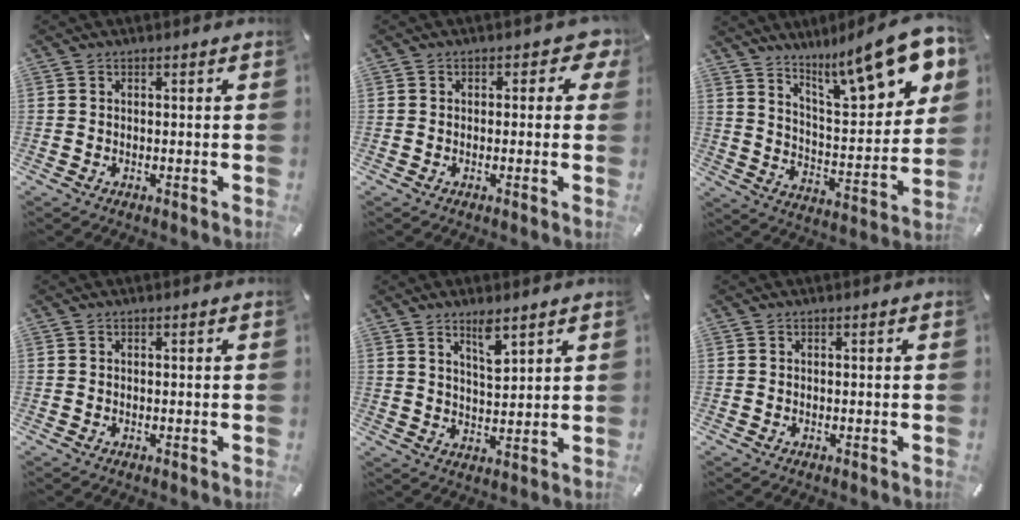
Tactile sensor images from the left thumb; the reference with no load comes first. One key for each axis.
{"total": 3.7, "fx": 0.6, "fy": 2.5, "fz": 2.6, "tx": -0.028, "ty": 0.004, "tz": 0.004}
{"total": 17.5, "fx": 13.5, "fy": 4.3, "fz": 10.2, "tx": -0.157, "ty": -0.100, "tz": 0.221}
{"total": 0.0}
{"total": 5.6, "fx": 4.4, "fy": 1.5, "fz": 3.0, "tx": -0.046, "ty": -0.028, "tz": 0.074}
{"total": 0.0}